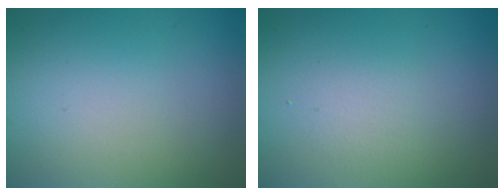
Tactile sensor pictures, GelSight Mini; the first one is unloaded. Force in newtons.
{"total": 1.4, "press": 1.4, "slide": 0.1}